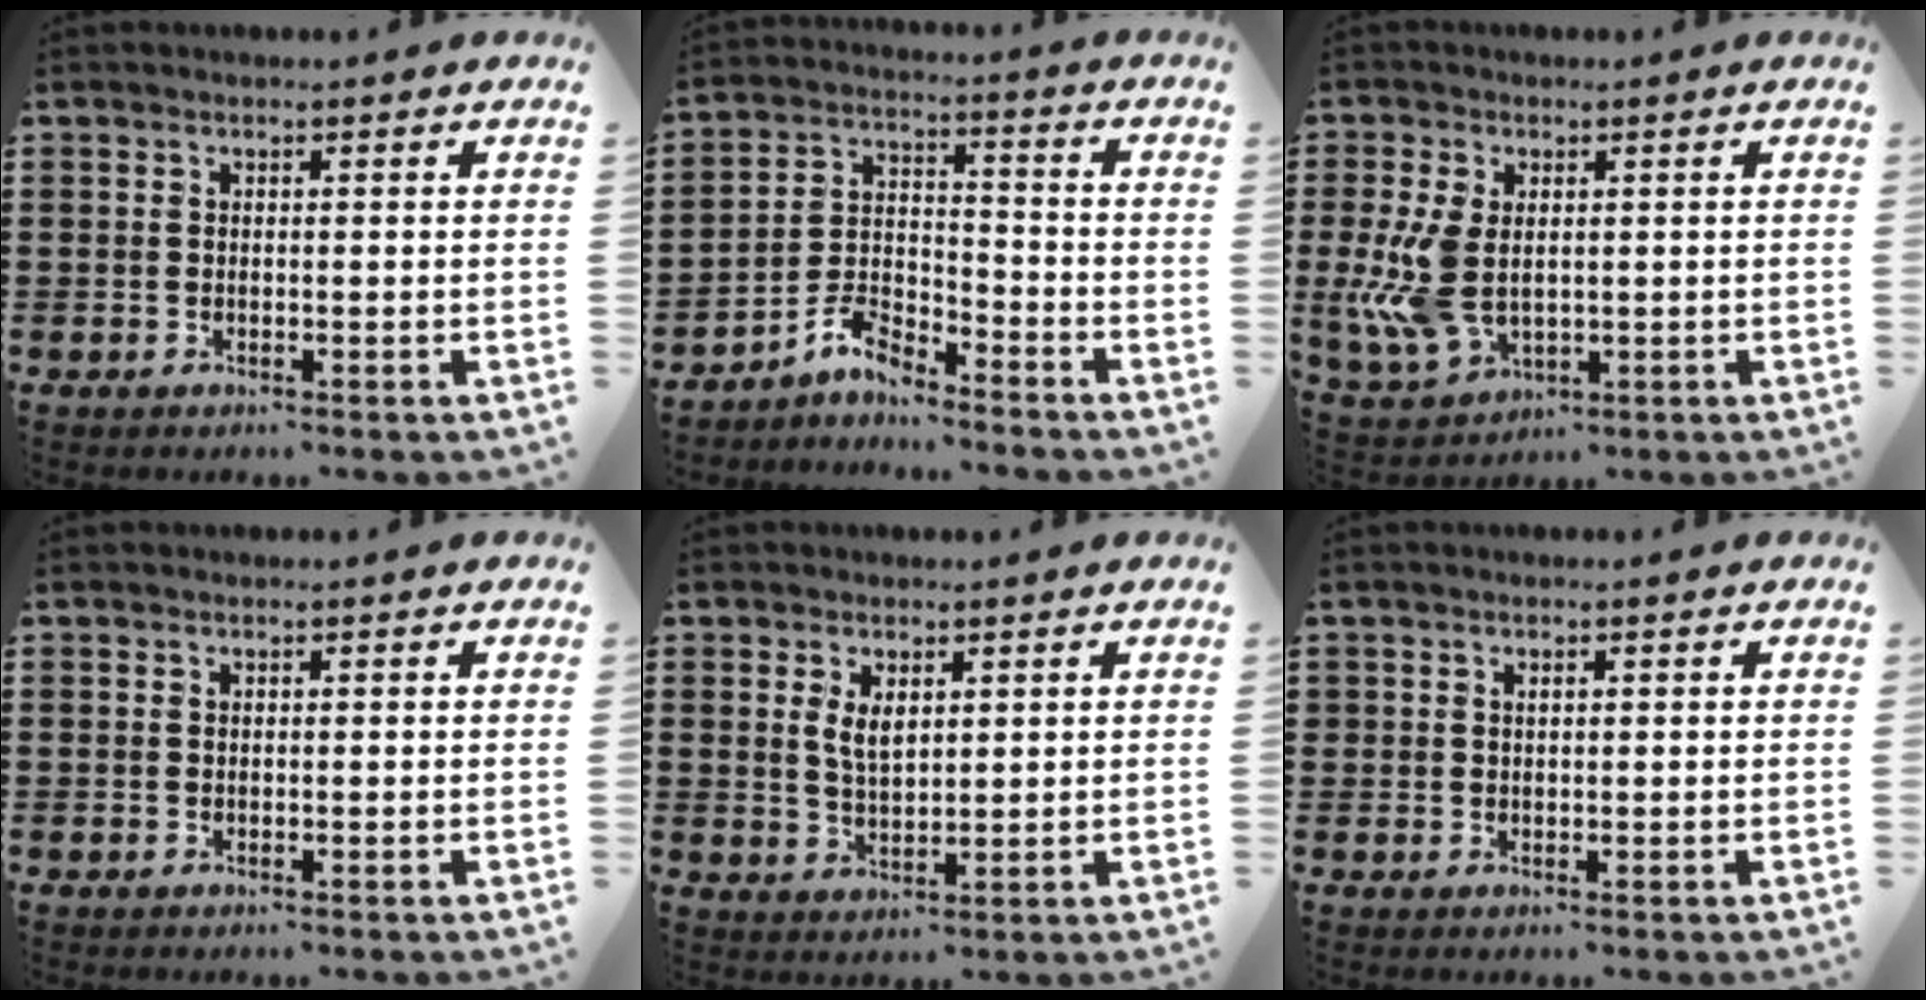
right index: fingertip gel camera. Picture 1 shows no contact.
{"total": 5.5, "force": [-4.9, 1.7, 1.9], "torque": [-0.047, 0.009, -0.098]}
{"total": 8.2, "force": [-0.2, 5.2, 6.4], "torque": [-0.157, -0.003, -0.004]}
{"total": 0.0}
{"total": 3.2, "force": [1.4, 1.5, 2.4], "torque": [-0.044, 0.002, 0.023]}
{"total": 0.9, "force": [0.4, 0.7, 0.3], "torque": [-0.008, 0.003, 0.009]}